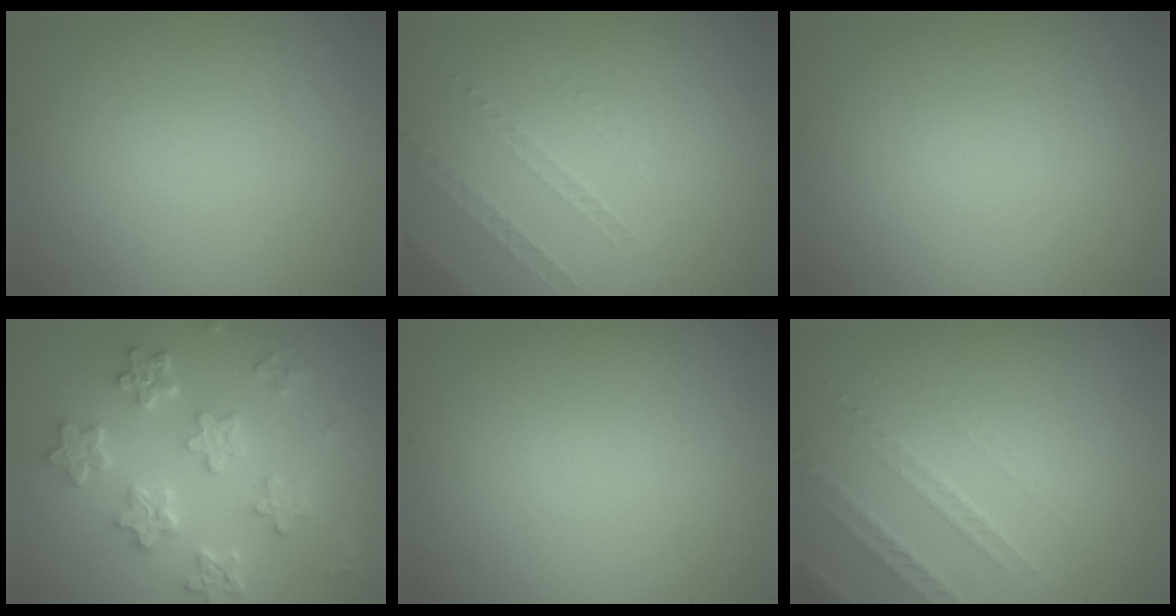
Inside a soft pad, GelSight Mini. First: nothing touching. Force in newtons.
{"total": 1.1, "press": 0.6, "slide": 0.9}
{"total": 0.0}
{"total": 5.7, "press": 4.6, "slide": 3.4}
{"total": 0.0}
{"total": 2.5, "press": 2.4, "slide": 0.7}